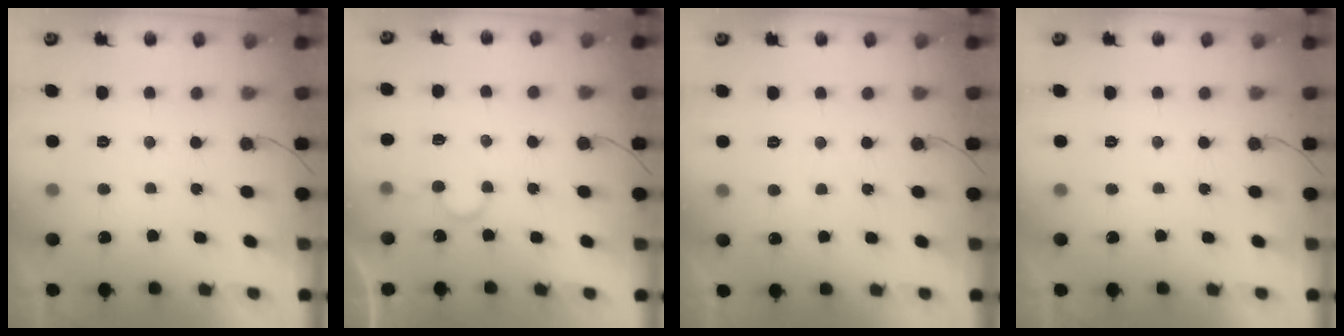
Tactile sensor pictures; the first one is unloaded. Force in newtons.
{"total": 5.9, "press": 5.9, "slide": 0.4}
{"total": 3.9, "press": 3.9, "slide": 0.3}
{"total": 0.0}